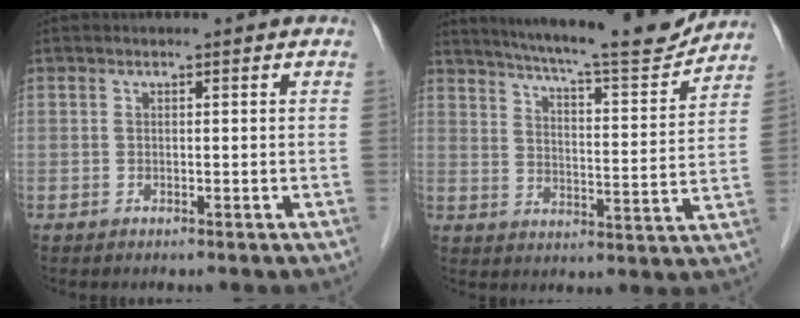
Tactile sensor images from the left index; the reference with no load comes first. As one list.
[{"total": 17.2, "force": [15.7, 0.9, 6.9], "torque": [-0.114, -0.022, 0.219]}]